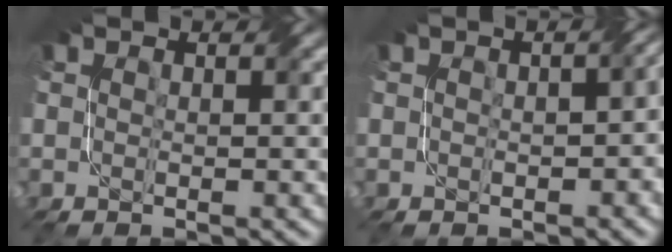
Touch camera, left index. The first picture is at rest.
{"total": 4.5, "force": [0.0, 2.5, 3.8], "torque": [-0.020, 0.001, 0.009]}